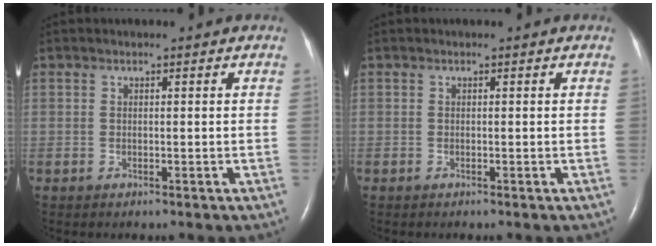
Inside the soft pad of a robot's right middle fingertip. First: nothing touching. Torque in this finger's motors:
{"motor_torque": [-0.04, 0.05, 0.00, 0.00]}